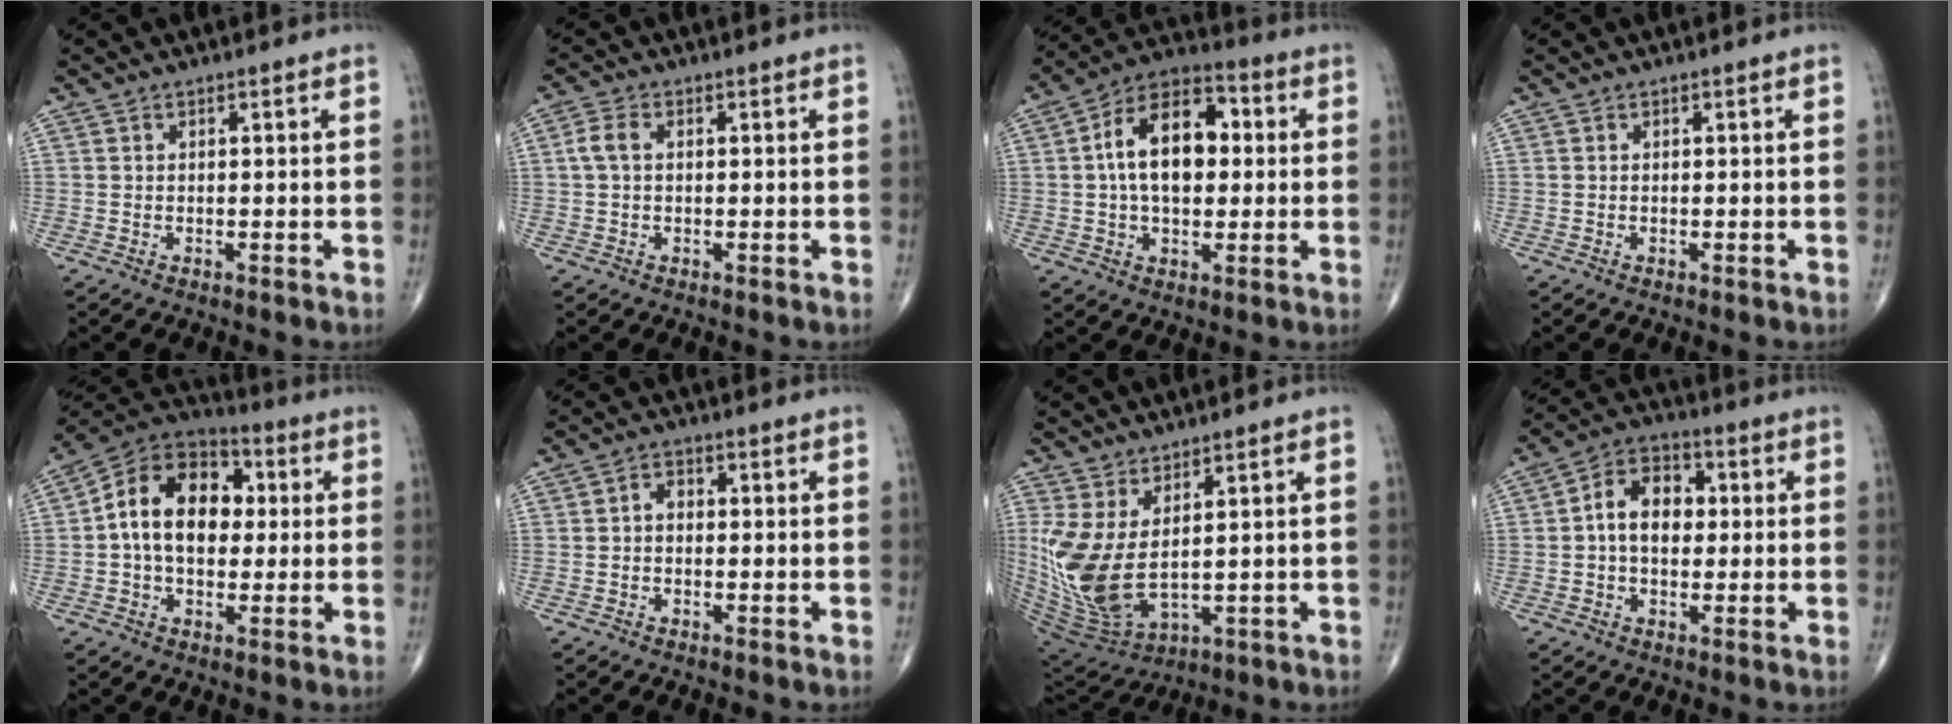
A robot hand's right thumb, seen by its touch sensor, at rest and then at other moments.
{"total": 3.2, "force": [0.3, 2.0, 2.5], "torque": [-0.059, 0.008, 0.003]}
{"total": 15.5, "force": [1.7, 9.4, 12.2], "torque": [-0.185, 0.027, 0.020]}
{"total": 0.0}
{"total": 16.1, "force": [1.4, 11.1, 11.5], "torque": [-0.164, 0.031, 0.012]}
{"total": 2.4, "force": [-0.1, 1.9, 1.6], "torque": [-0.017, 0.013, -0.009]}
{"total": 13.0, "force": [2.6, 6.0, 11.2], "torque": [-0.248, -0.031, 0.076]}
{"total": 9.6, "force": [0.7, 6.7, 6.8], "torque": [-0.095, 0.025, 0.003]}